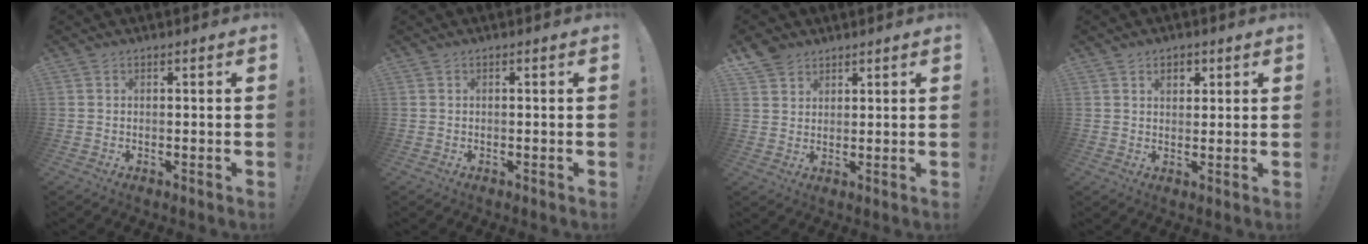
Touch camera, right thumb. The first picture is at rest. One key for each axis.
{"total": 0.0}
{"total": 4.8, "fx": 3.8, "fy": 2.7, "fz": 1.0, "tx": -0.020, "ty": -0.021, "tz": 0.074}
{"total": 3.4, "fx": 1.7, "fy": 2.4, "fz": 1.9, "tx": -0.018, "ty": -0.004, "tz": 0.025}